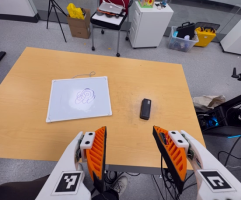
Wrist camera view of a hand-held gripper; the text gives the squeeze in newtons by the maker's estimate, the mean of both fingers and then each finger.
{"total": 0.0}